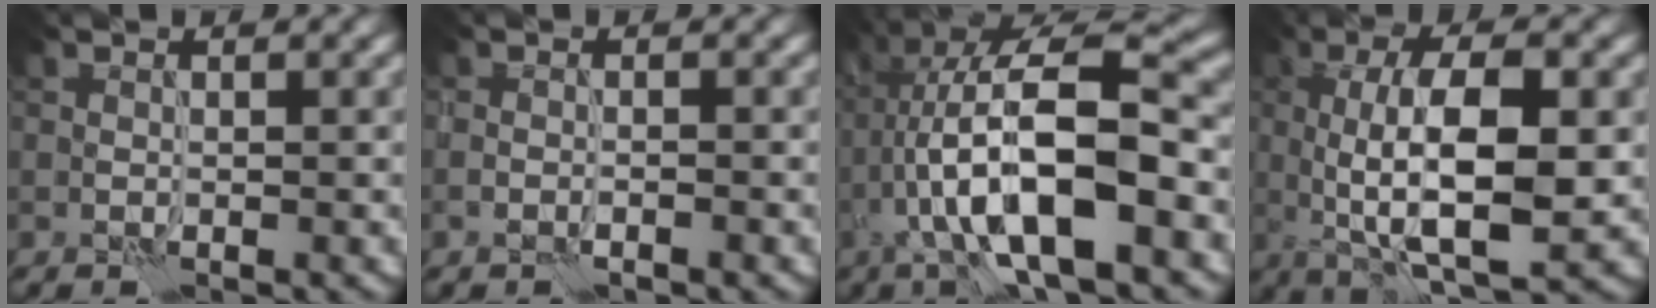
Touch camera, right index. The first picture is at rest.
{"total": 1.1, "force": [-0.8, 0.3, 0.7], "torque": [-0.017, 0.002, -0.016]}
{"total": 13.4, "force": [-2.5, 4.4, 12.4], "torque": [-0.221, 0.026, -0.042]}
{"total": 10.3, "force": [0.1, 3.5, 9.7], "torque": [-0.152, 0.006, 0.001]}